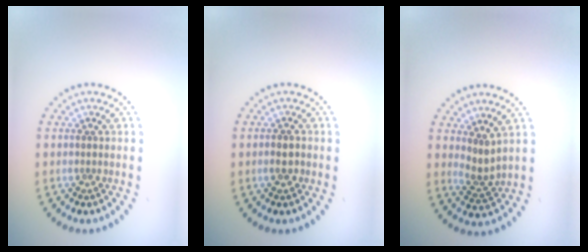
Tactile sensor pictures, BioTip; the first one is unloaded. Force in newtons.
{"total": 1.4, "press": 1.4, "slide": 0.3}
{"total": 2.1, "press": 1.5, "slide": 1.4}